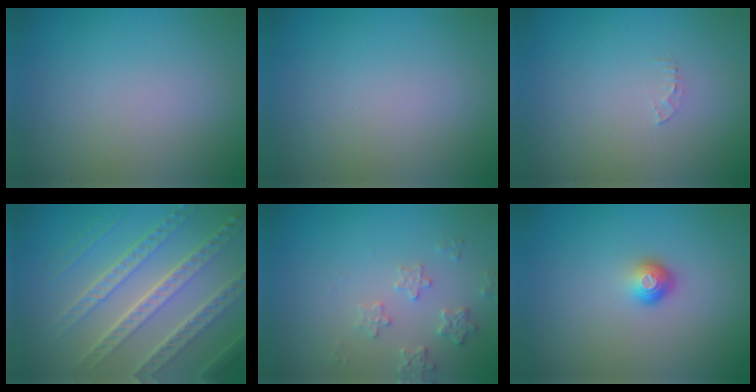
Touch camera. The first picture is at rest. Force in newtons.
{"total": 0.0}
{"total": 0.7, "press": 0.7, "slide": 0.1}
{"total": 7.3, "press": 5.3, "slide": 5.1}
{"total": 2.2, "press": 2.1, "slide": 0.4}
{"total": 1.8, "press": 1.2, "slide": 1.3}